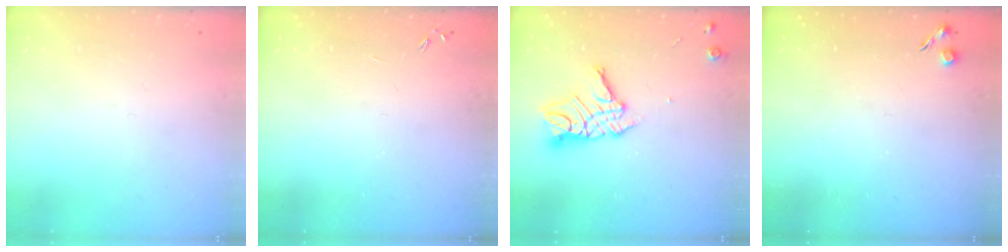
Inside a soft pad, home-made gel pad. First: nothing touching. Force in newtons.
{"total": 0.0}
{"total": 11.0, "press": 11.0, "slide": 1.1}
{"total": 3.6, "press": 3.6, "slide": 0.5}